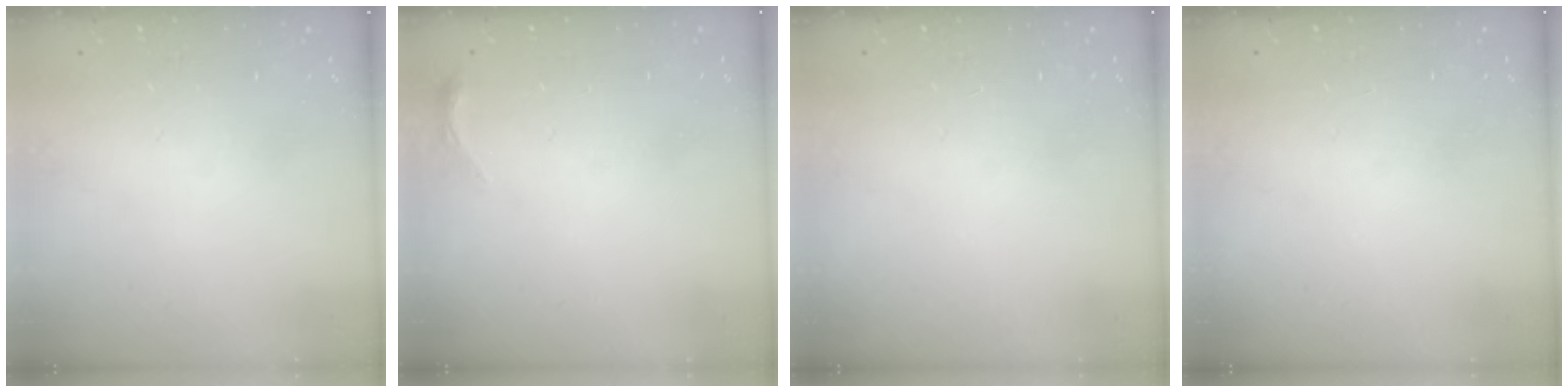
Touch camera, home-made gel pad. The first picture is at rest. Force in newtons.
{"total": 3.9, "press": 3.8, "slide": 0.7}
{"total": 0.0}
{"total": 0.0}